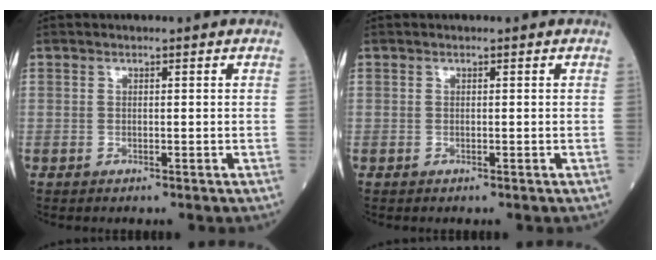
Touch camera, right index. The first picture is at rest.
{"total": 0.0}